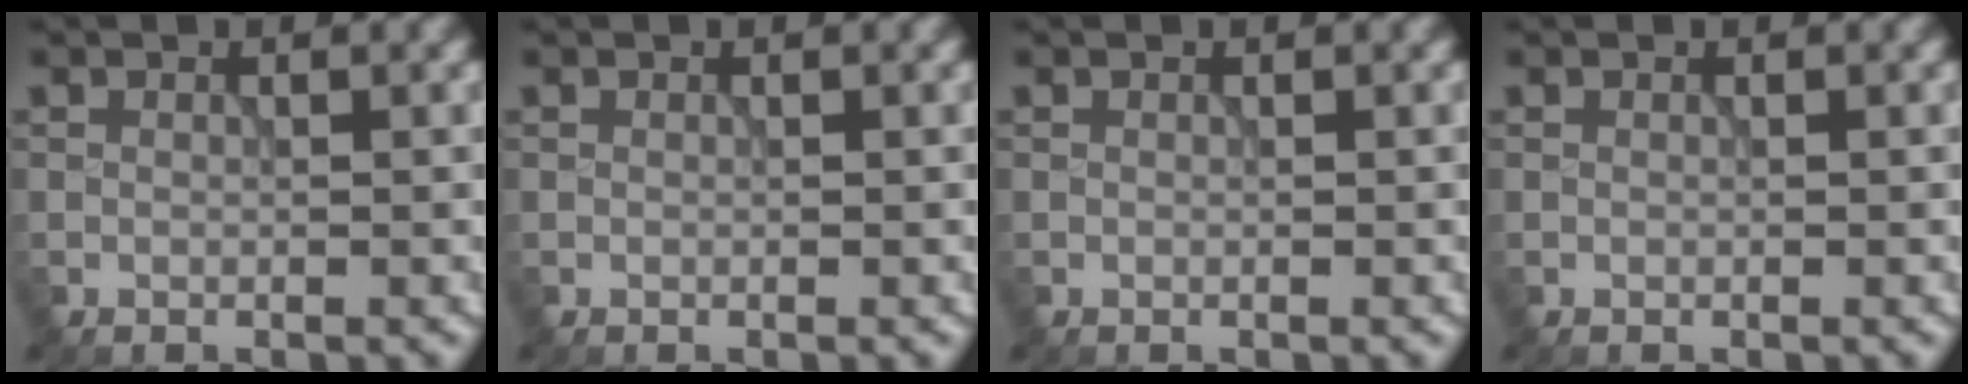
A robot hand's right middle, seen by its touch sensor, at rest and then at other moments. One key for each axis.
{"total": 0.0}
{"total": 0.0}
{"total": 0.0}